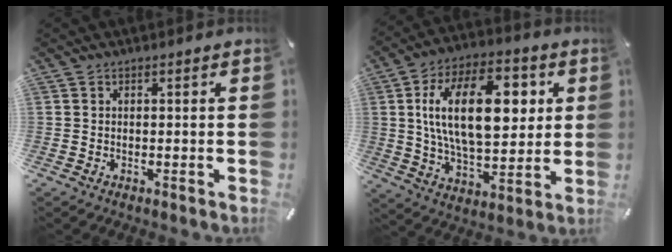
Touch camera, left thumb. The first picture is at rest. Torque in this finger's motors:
{"motor_torque": [2.60, 2.40, 2.44, -0.34, 0.38]}